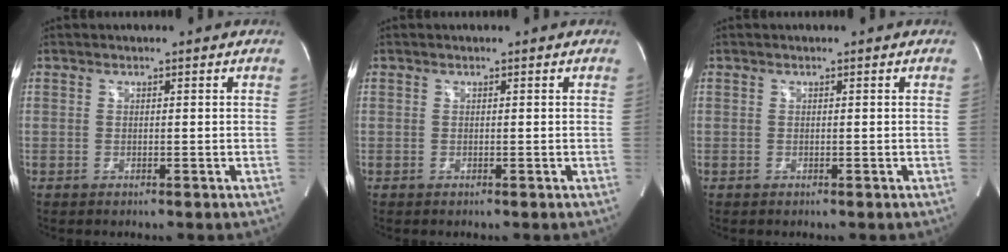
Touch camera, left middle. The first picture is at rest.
{"total": 0.0}
{"total": 0.0}